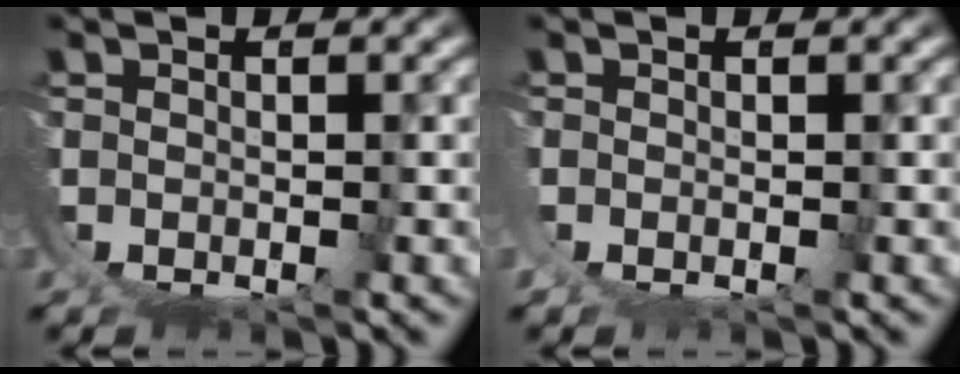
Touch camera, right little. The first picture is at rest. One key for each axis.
{"total": 0.7, "fx": 0.2, "fy": 0.0, "fz": 0.6, "tx": -0.017, "ty": 0.000, "tz": 0.003}